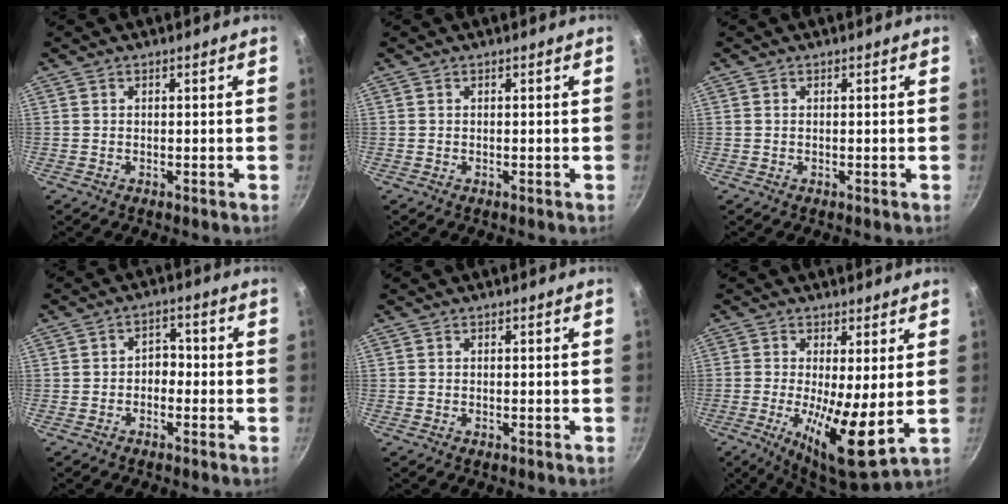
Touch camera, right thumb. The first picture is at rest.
{"total": 0.0}
{"total": 0.0}
{"total": 3.0, "force": [-1.0, 2.3, 1.7], "torque": [-0.003, 0.017, -0.023]}
{"total": 0.0}
{"total": 11.8, "force": [-0.2, 3.1, 11.4], "torque": [-0.190, -0.029, -0.003]}